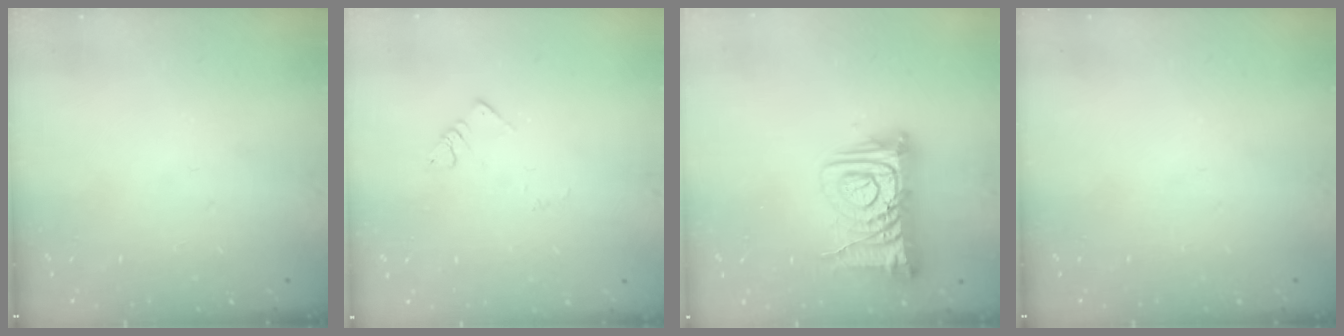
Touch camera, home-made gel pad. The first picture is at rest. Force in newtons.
{"total": 2.6, "press": 2.6, "slide": 0.3}
{"total": 11.3, "press": 11.1, "slide": 1.8}
{"total": 0.0}